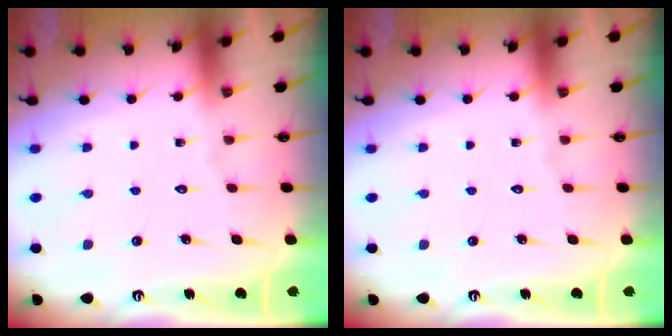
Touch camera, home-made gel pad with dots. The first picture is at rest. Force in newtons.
{"total": 0.0}